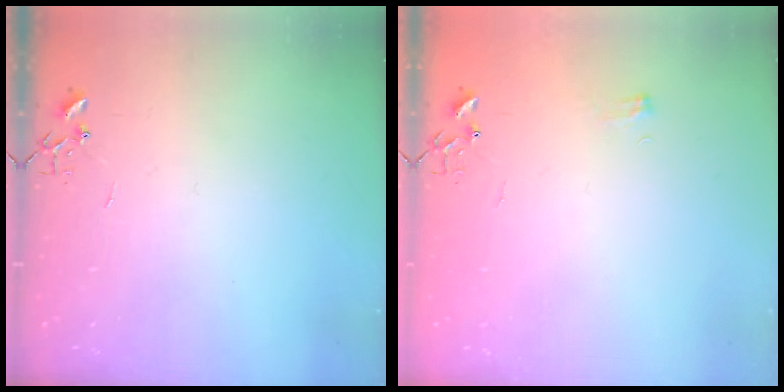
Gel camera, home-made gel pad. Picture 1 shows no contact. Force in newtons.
{"total": 4.7, "press": 4.7, "slide": 0.5}